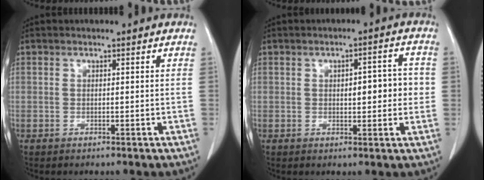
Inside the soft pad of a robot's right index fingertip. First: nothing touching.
{"total": 5.6, "force": [0.3, 1.9, 5.3], "torque": [-0.070, 0.013, 0.005]}